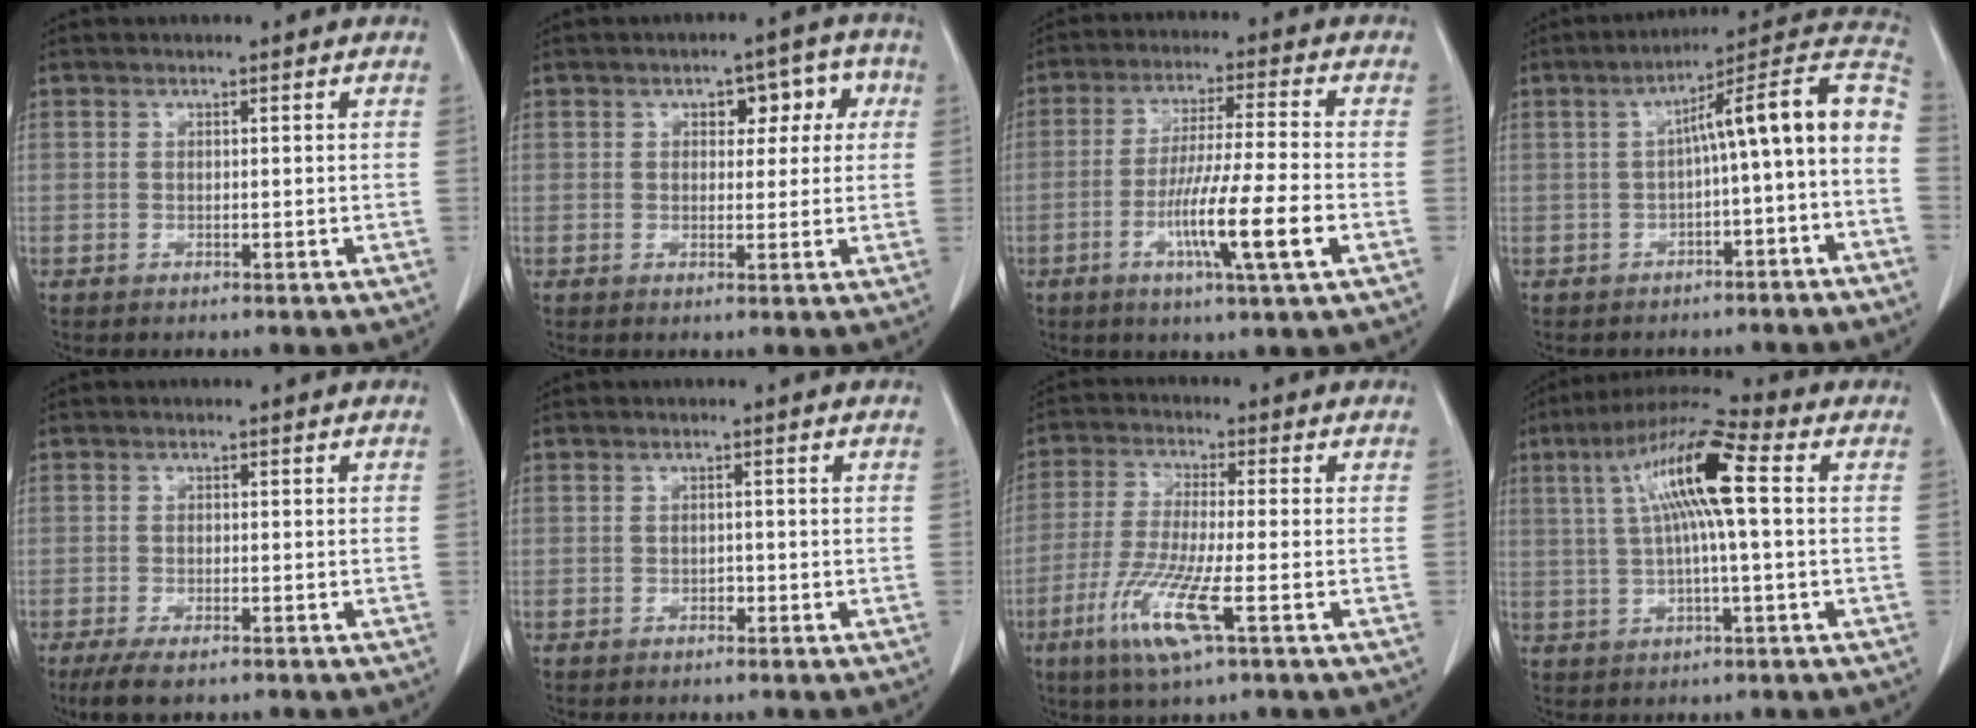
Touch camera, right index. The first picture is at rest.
{"total": 5.9, "force": [2.0, 3.4, 4.4], "torque": [-0.043, 0.027, 0.025]}
{"total": 11.7, "force": [-3.9, -0.5, 11.0], "torque": [-0.200, -0.016, -0.071]}
{"total": 13.2, "force": [-1.5, 1.3, 13.0], "torque": [-0.177, 0.050, -0.024]}
{"total": 4.2, "force": [-2.9, 1.1, 2.8], "torque": [-0.051, -0.009, -0.047]}
{"total": 0.6, "force": [-0.3, 0.4, 0.4], "torque": [-0.007, 0.002, -0.005]}
{"total": 10.1, "force": [-4.2, 0.3, 9.2], "torque": [-0.192, -0.025, -0.084]}
{"total": 11.9, "force": [2.3, 1.0, 11.6], "torque": [-0.222, 0.028, 0.036]}